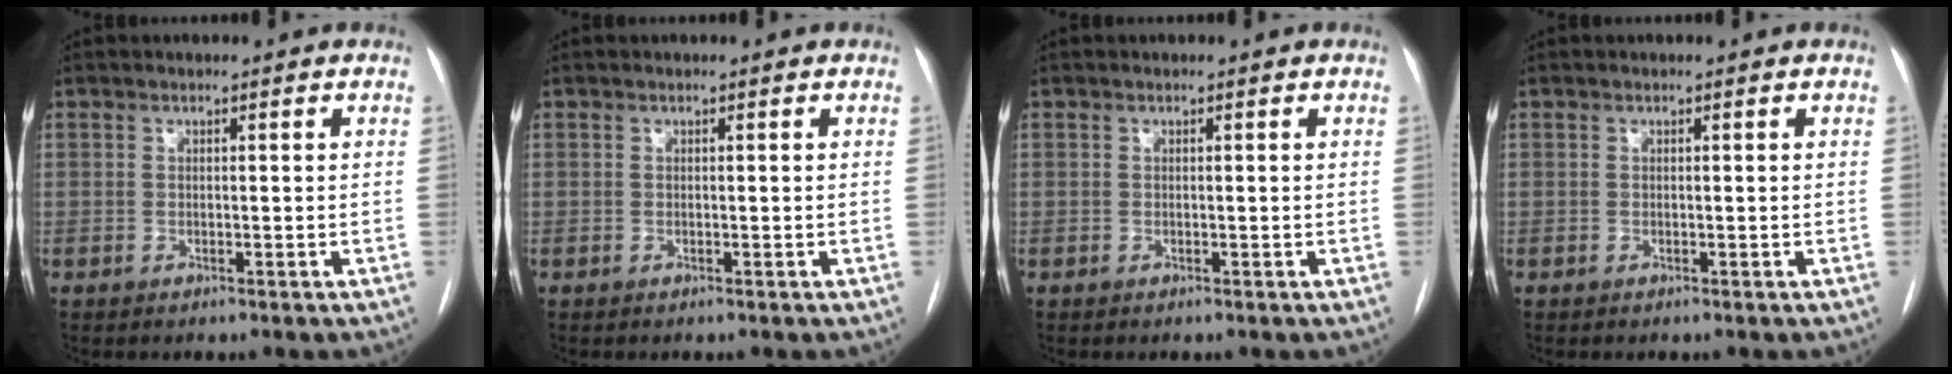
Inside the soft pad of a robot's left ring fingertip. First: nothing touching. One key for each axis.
{"total": 0.0}
{"total": 0.0}
{"total": 0.0}